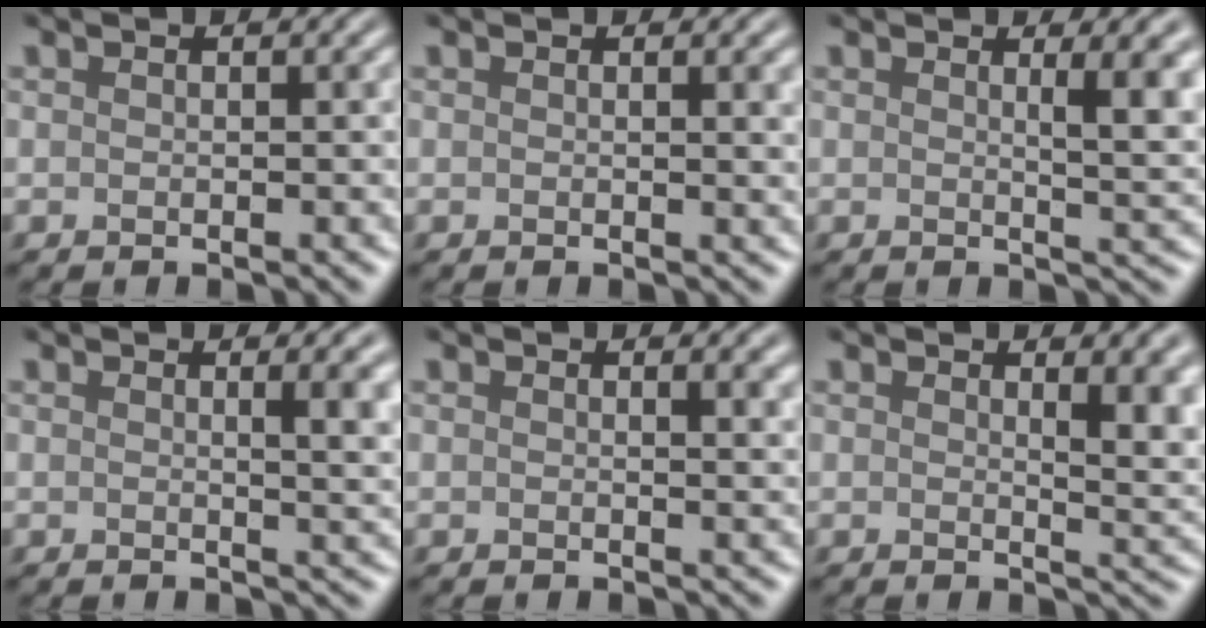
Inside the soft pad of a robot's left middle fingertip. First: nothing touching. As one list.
[{"total": 1.2, "force": [0.5, 0.2, 1.0], "torque": [-0.011, -0.001, 0.008]}, {"total": 3.7, "force": [1.1, 0.9, 3.4], "torque": [-0.042, -0.005, 0.018]}, {"total": 3.3, "force": [0.8, 0.9, 3.0], "torque": [-0.031, -0.001, 0.010]}, {"total": 1.3, "force": [0.8, 0.4, 1.0], "torque": [-0.010, -0.002, 0.014]}, {"total": 4.4, "force": [1.5, 1.6, 3.8], "torque": [-0.043, -0.007, 0.027]}]